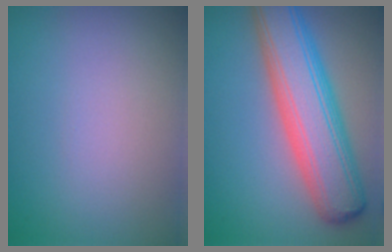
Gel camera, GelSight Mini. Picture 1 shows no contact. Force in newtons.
{"total": 9.3, "press": 9.3, "slide": 0.3}